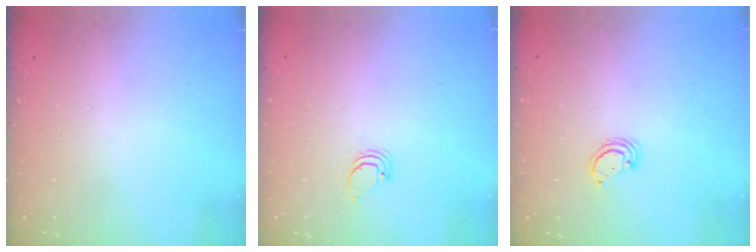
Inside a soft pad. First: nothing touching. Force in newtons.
{"total": 0.9, "press": 0.9, "slide": 0.0}
{"total": 2.3, "press": 2.3, "slide": 0.2}